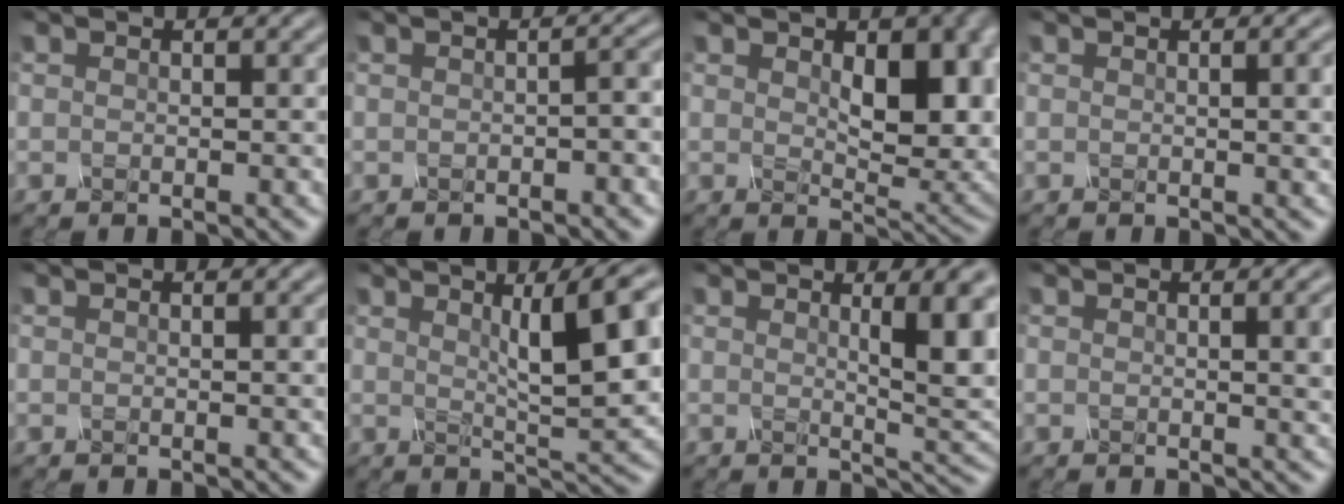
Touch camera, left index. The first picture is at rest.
{"total": 1.9, "force": [-0.3, 0.7, 1.7], "torque": [-0.012, 0.004, -0.003]}
{"total": 8.1, "force": [1.4, 4.2, 6.8], "torque": [-0.098, -0.008, 0.033]}
{"total": 3.8, "force": [0.5, 1.5, 3.5], "torque": [-0.022, 0.012, 0.004]}
{"total": 1.6, "force": [0.3, 0.5, 1.5], "torque": [-0.012, 0.004, 0.002]}
{"total": 10.1, "force": [3.3, 2.5, 9.3], "torque": [-0.111, 0.012, 0.053]}
{"total": 7.2, "force": [1.6, 1.8, 6.8], "torque": [-0.076, -0.006, 0.027]}
{"total": 4.5, "force": [0.7, 1.7, 4.1], "torque": [-0.028, 0.012, 0.009]}